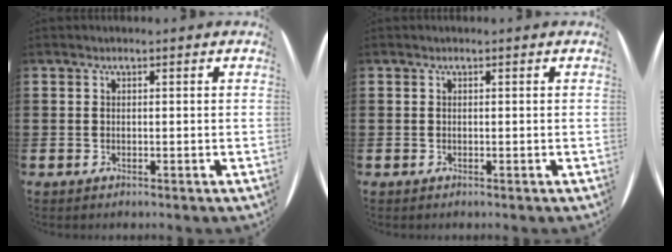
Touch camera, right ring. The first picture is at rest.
{"total": 0.0}